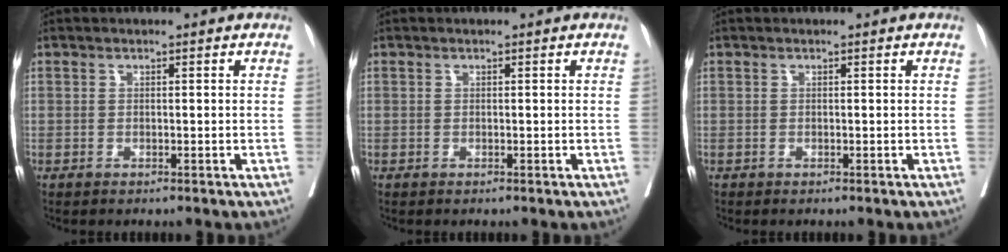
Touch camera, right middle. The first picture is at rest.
{"total": 0.0}
{"total": 0.0}